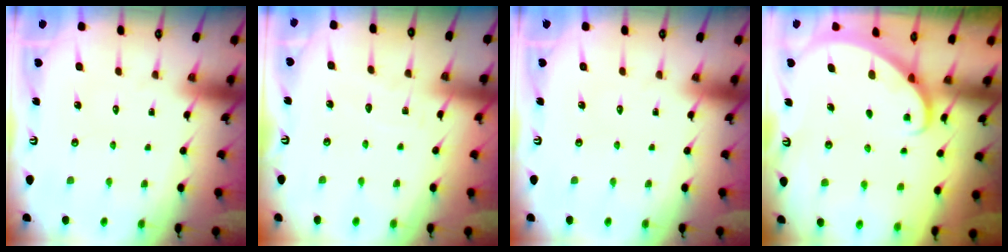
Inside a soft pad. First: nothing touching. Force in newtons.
{"total": 2.8, "press": 2.8, "slide": 0.4}
{"total": 0.0}
{"total": 2.1, "press": 2.1, "slide": 0.1}